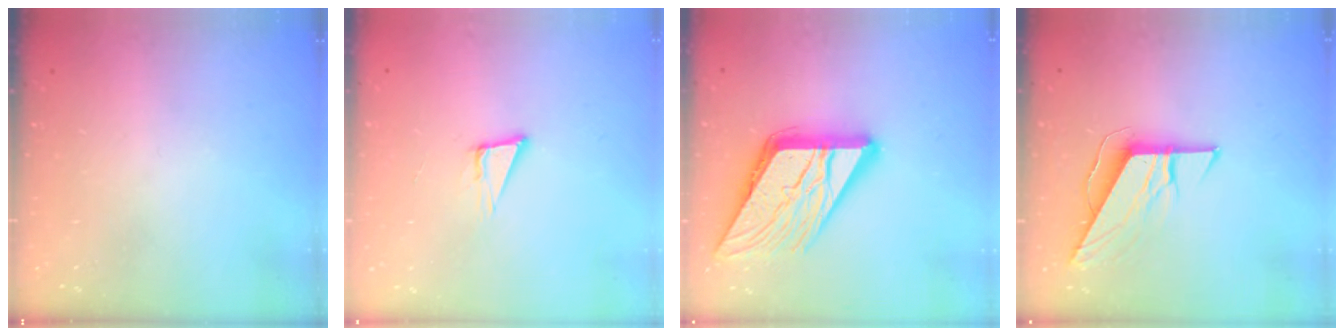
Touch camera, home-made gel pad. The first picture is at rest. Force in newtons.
{"total": 4.9, "press": 3.8, "slide": 3.0}
{"total": 18.6, "press": 18.5, "slide": 2.0}
{"total": 9.1, "press": 9.1, "slide": 0.7}